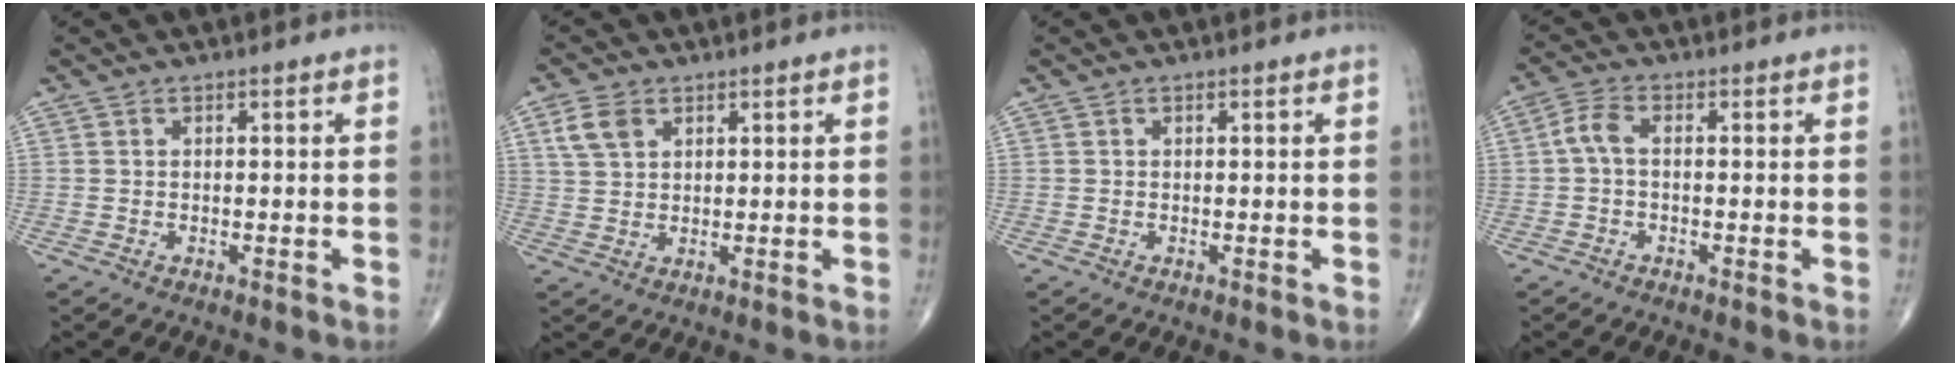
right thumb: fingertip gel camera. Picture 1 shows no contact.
{"total": 4.9, "force": [2.3, 3.2, 2.8], "torque": [-0.049, -0.001, 0.049]}
{"total": 0.0}
{"total": 3.5, "force": [-0.3, 1.7, 3.0], "torque": [-0.067, 0.011, -0.013]}